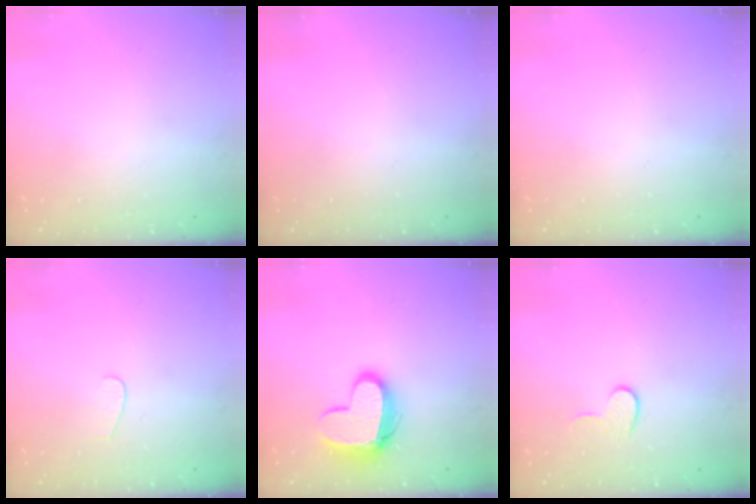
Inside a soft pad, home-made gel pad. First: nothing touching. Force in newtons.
{"total": 0.0}
{"total": 0.0}
{"total": 4.0, "press": 4.0, "slide": 0.4}
{"total": 13.2, "press": 13.2, "slide": 1.2}
{"total": 6.2, "press": 6.2, "slide": 0.4}